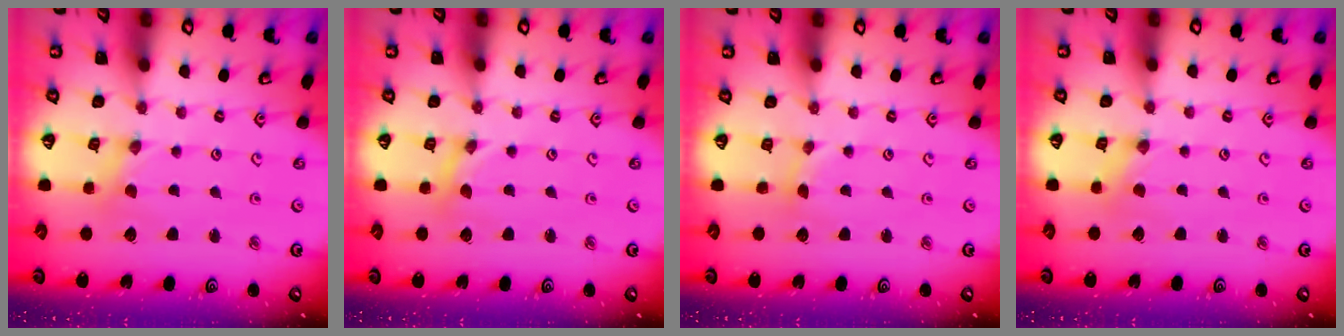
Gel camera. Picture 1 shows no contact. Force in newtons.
{"total": 0.0}
{"total": 2.3, "press": 2.3, "slide": 0.3}
{"total": 0.0}